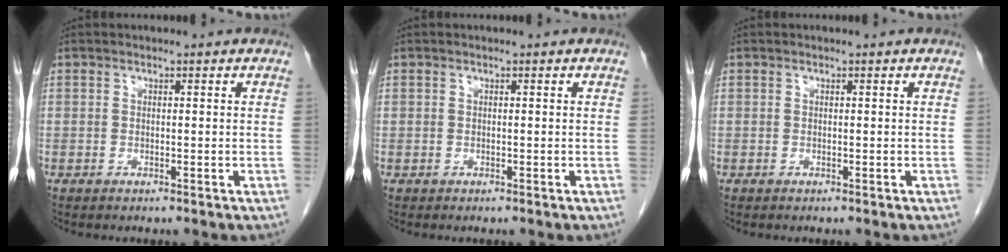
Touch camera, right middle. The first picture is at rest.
{"total": 0.0}
{"total": 0.0}